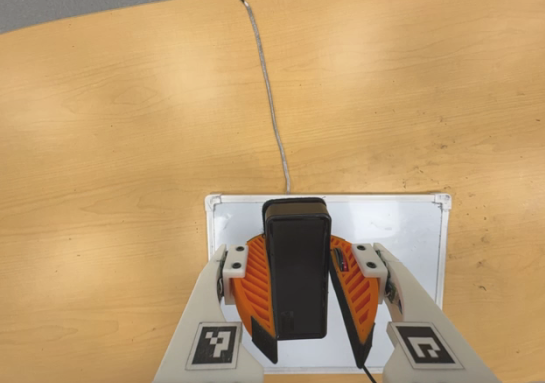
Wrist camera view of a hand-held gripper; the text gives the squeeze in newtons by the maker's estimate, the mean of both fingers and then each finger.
{"total": 8.2, "left": 8.5, "right": 7.9}